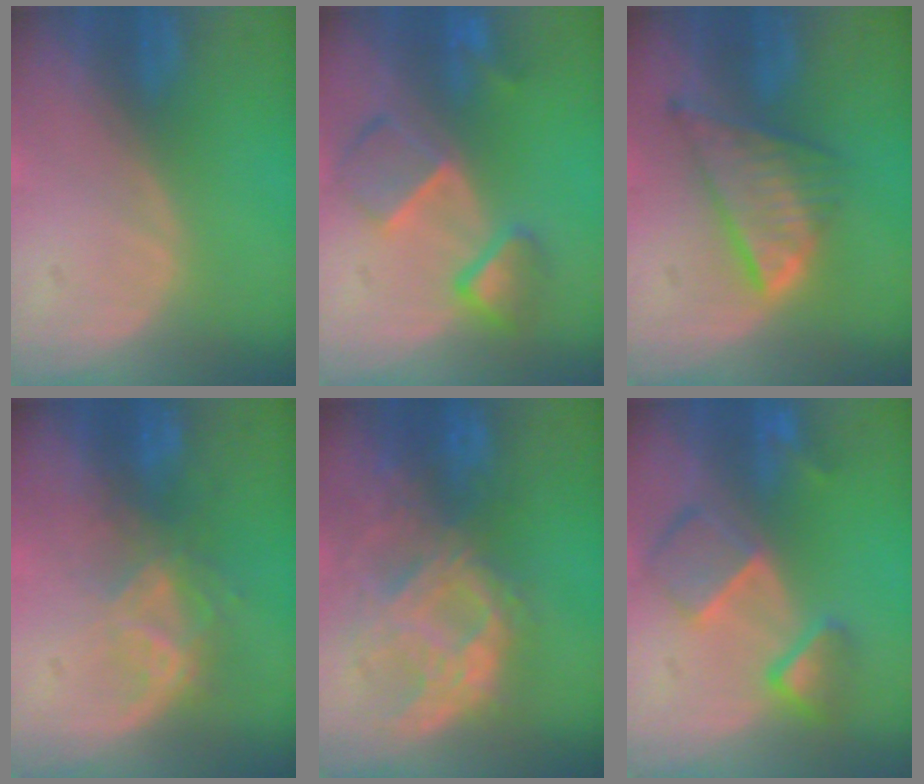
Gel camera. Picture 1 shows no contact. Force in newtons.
{"total": 7.6, "press": 6.7, "slide": 3.7}
{"total": 8.6, "press": 7.3, "slide": 4.4}
{"total": 6.8, "press": 5.8, "slide": 3.5}
{"total": 10.1, "press": 9.0, "slide": 4.7}
{"total": 7.7, "press": 6.7, "slide": 3.9}